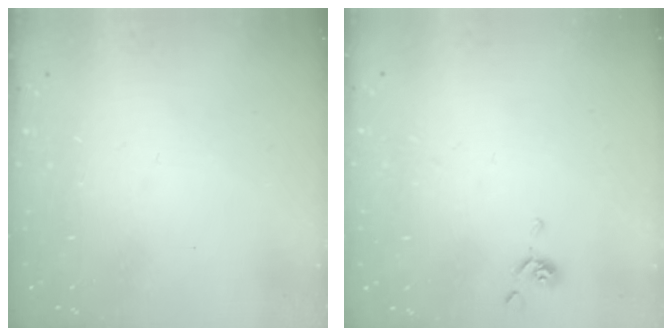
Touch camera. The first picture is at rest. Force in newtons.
{"total": 1.0, "press": 0.9, "slide": 0.3}